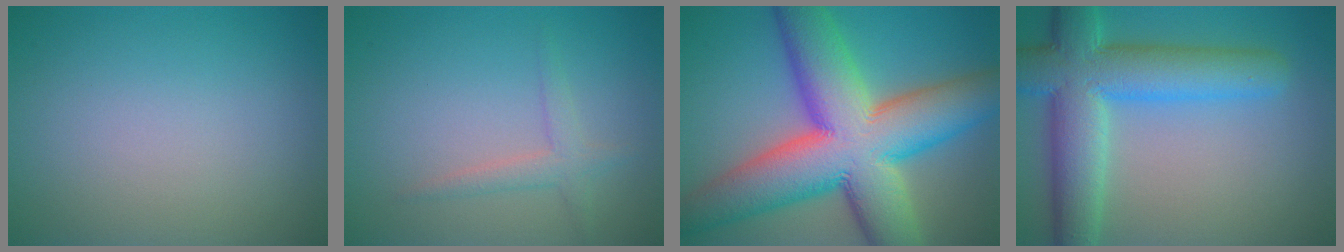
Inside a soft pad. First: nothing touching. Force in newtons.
{"total": 1.8, "press": 1.8, "slide": 0.0}
{"total": 15.7, "press": 15.7, "slide": 0.4}
{"total": 9.5, "press": 9.4, "slide": 0.4}